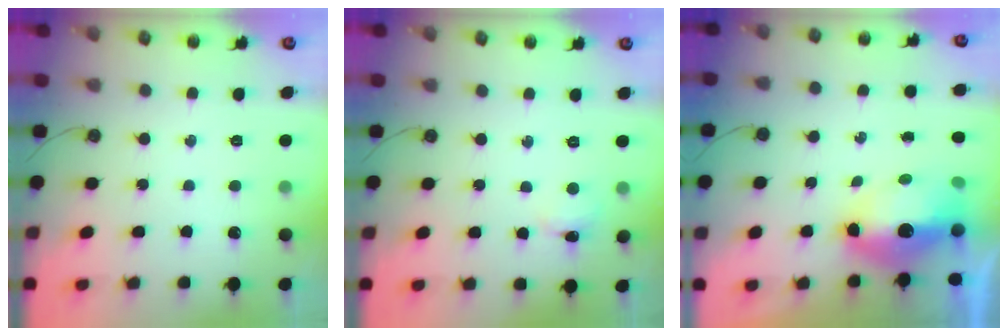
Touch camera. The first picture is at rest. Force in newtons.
{"total": 2.0, "press": 1.9, "slide": 0.4}
{"total": 9.4, "press": 9.3, "slide": 1.1}